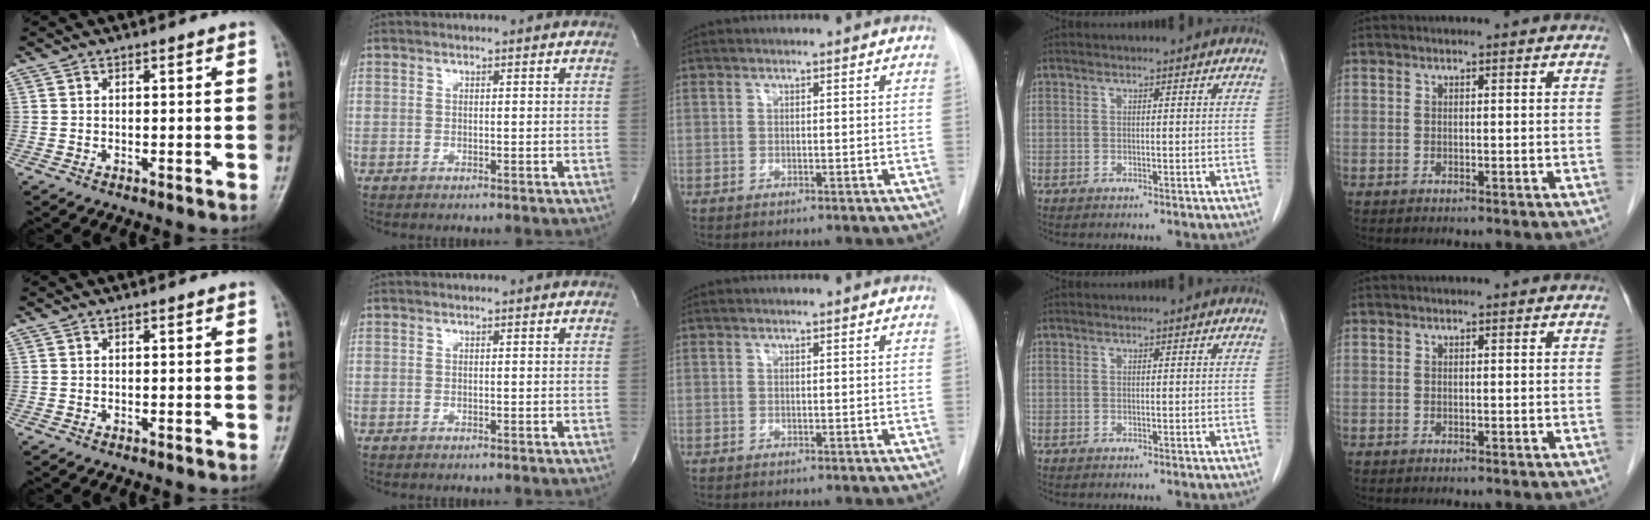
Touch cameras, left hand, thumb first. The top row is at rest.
{}